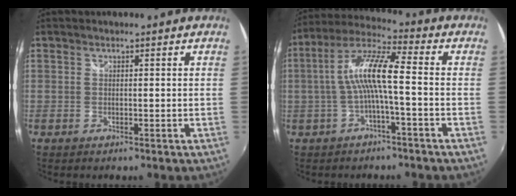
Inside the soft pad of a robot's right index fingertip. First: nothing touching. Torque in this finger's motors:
{"motor_torque": [1.34, -0.29, 0.91, 0.21]}